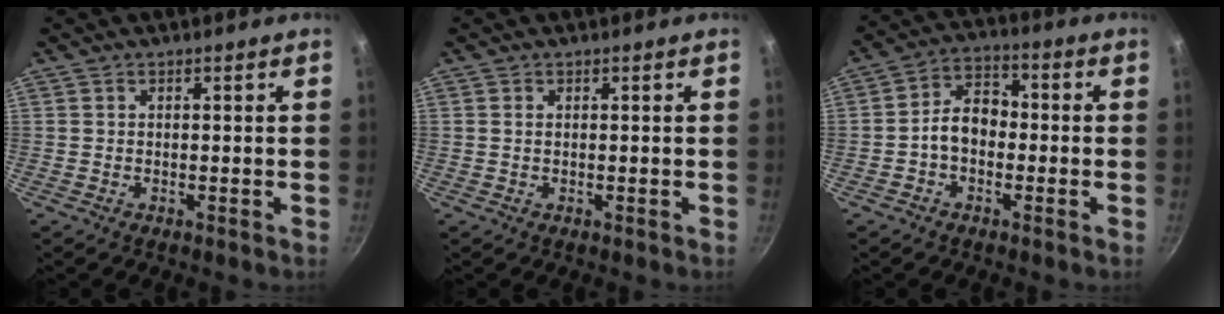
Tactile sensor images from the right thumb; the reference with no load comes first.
{"total": 0.7, "force": [0.2, 0.4, 0.5], "torque": [-0.010, 0.001, 0.003]}
{"total": 7.4, "force": [-1.4, 5.3, 5.0], "torque": [-0.054, 0.033, -0.038]}